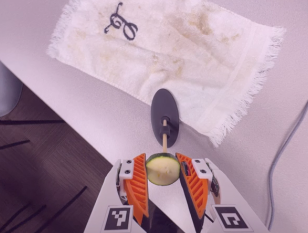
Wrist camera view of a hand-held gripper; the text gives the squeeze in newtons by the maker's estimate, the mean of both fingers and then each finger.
{"total": 9.3, "left": 9.0, "right": 9.6}